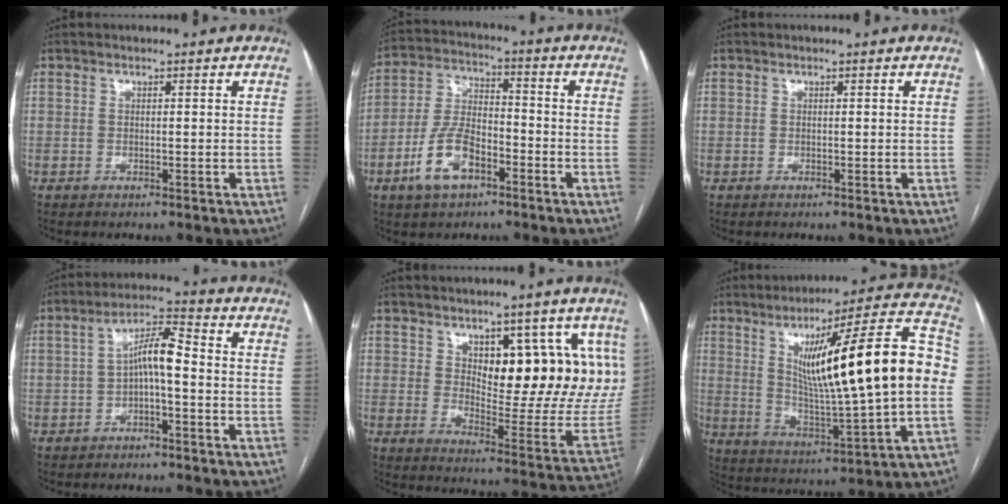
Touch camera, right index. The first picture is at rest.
{"total": 10.2, "force": [-4.9, 5.0, 7.4], "torque": [-0.164, 0.011, -0.090]}
{"total": 0.0}
{"total": 6.3, "force": [-0.7, 1.5, 6.1], "torque": [-0.110, 0.029, -0.015]}
{"total": 17.6, "force": [6.8, 7.3, 14.4], "torque": [-0.177, -0.011, 0.106]}
{"total": 24.2, "force": [3.0, 1.9, 23.9], "torque": [-0.357, 0.018, 0.038]}